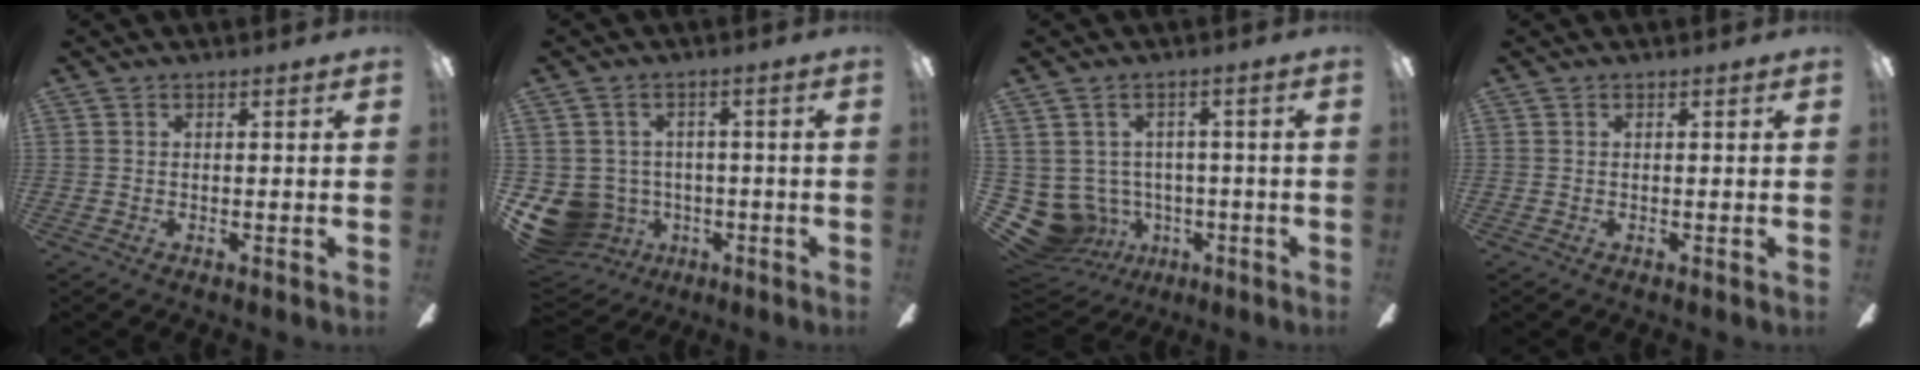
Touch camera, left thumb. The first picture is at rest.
{"total": 8.7, "force": [-2.8, 7.9, 2.4], "torque": [-0.097, 0.013, -0.045]}
{"total": 10.1, "force": [-2.1, 9.0, 4.0], "torque": [-0.120, 0.005, -0.028]}
{"total": 0.0}